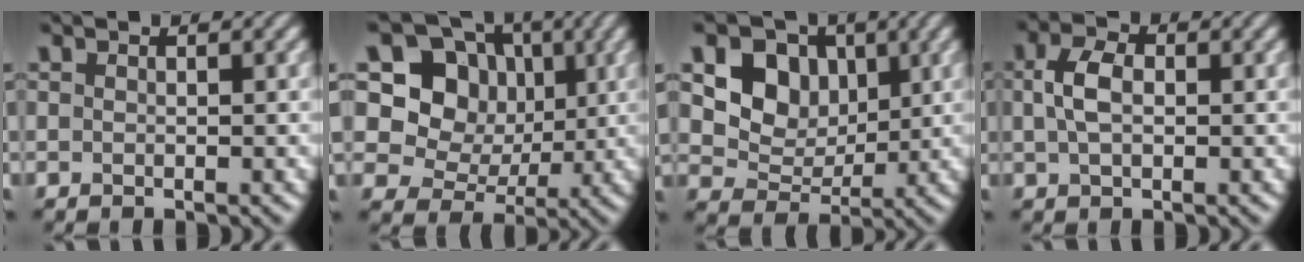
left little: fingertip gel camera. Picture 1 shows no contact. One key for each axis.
{"total": 9.0, "fx": 2.5, "fy": 7.6, "fz": 4.2, "tx": -0.080, "ty": 0.014, "tz": 0.032}
{"total": 6.4, "fx": 2.0, "fy": 5.1, "fz": 3.3, "tx": -0.065, "ty": -0.008, "tz": 0.034}
{"total": 3.3, "fx": 0.4, "fy": 2.1, "fz": 2.5, "tx": -0.057, "ty": 0.006, "tz": 0.003}